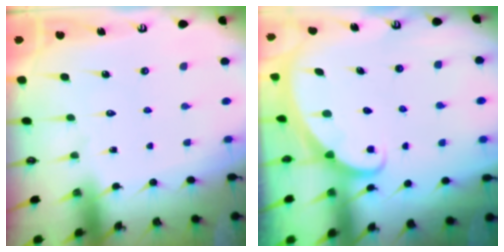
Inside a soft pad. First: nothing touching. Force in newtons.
{"total": 1.9, "press": 1.9, "slide": 0.1}